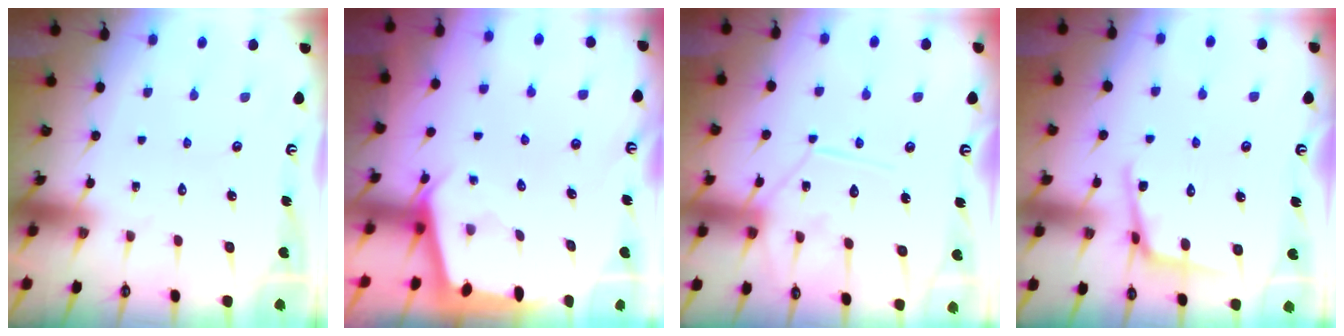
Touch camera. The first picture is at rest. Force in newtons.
{"total": 2.0, "press": 2.0, "slide": 0.3}
{"total": 11.3, "press": 11.3, "slide": 0.6}
{"total": 5.2, "press": 5.2, "slide": 0.6}